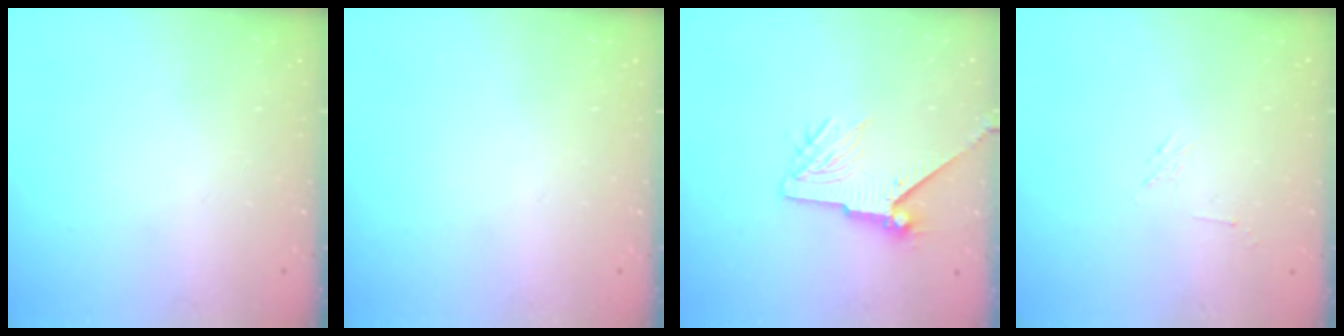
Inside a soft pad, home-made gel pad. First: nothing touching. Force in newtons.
{"total": 0.0}
{"total": 8.0, "press": 8.0, "slide": 0.1}
{"total": 2.3, "press": 2.3, "slide": 0.4}